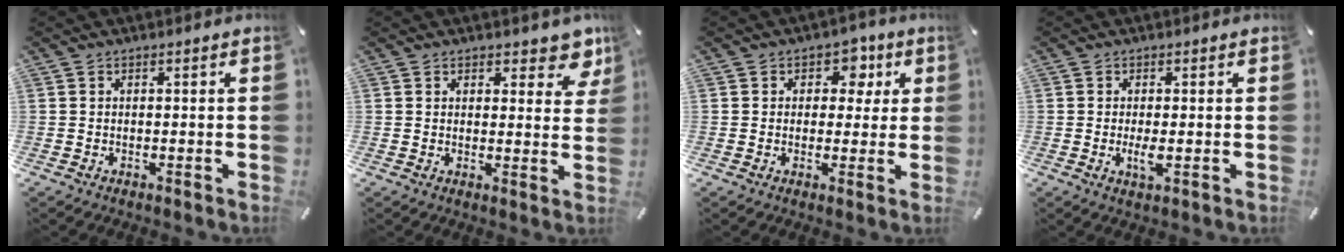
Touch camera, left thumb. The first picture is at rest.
{"total": 5.6, "force": [4.0, 3.2, 2.4], "torque": [-0.003, -0.027, 0.062]}
{"total": 6.3, "force": [1.6, 5.3, 3.0], "torque": [-0.018, -0.004, 0.017]}
{"total": 3.1, "force": [-0.4, 1.0, 2.9], "torque": [-0.065, -0.009, -0.009]}